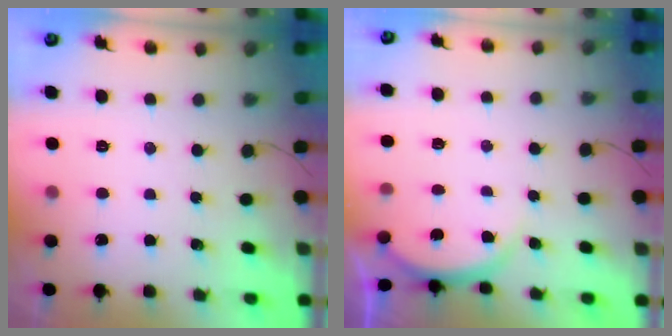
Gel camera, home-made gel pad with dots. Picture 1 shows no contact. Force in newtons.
{"total": 5.2, "press": 5.1, "slide": 0.5}